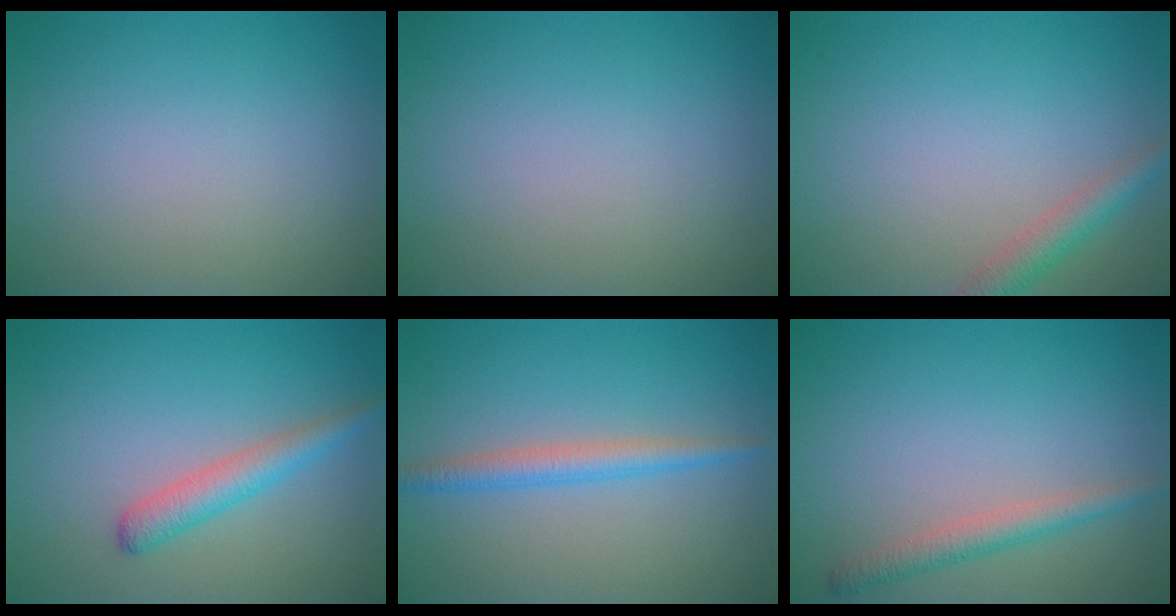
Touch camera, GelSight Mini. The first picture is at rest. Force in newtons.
{"total": 0.0}
{"total": 2.4, "press": 2.4, "slide": 0.1}
{"total": 2.7, "press": 2.7, "slide": 0.0}
{"total": 2.5, "press": 2.5, "slide": 0.0}
{"total": 2.3, "press": 2.3, "slide": 0.1}